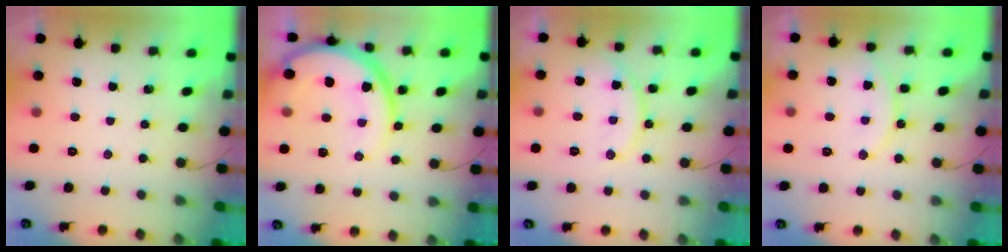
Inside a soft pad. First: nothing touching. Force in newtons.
{"total": 15.9, "press": 15.8, "slide": 1.5}
{"total": 11.8, "press": 11.8, "slide": 0.2}
{"total": 12.9, "press": 12.9, "slide": 1.0}